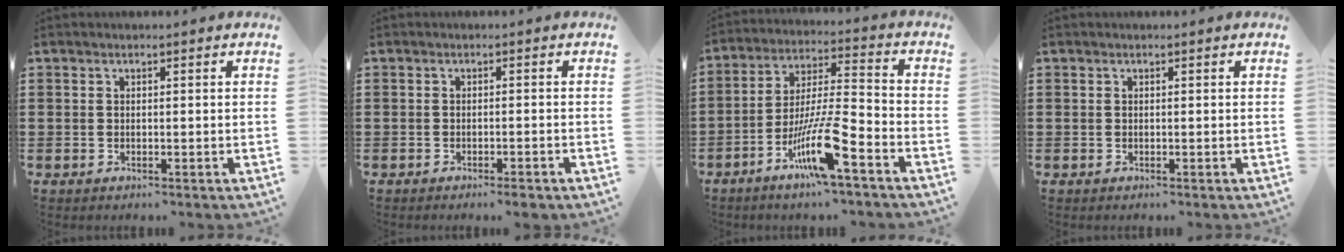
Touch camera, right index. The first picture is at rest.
{"total": 1.5, "force": [-1.3, -0.2, 0.7], "torque": [-0.012, -0.001, -0.025]}
{"total": 12.0, "force": [-6.9, 1.3, 9.7], "torque": [-0.194, -0.003, -0.132]}
{"total": 0.0}